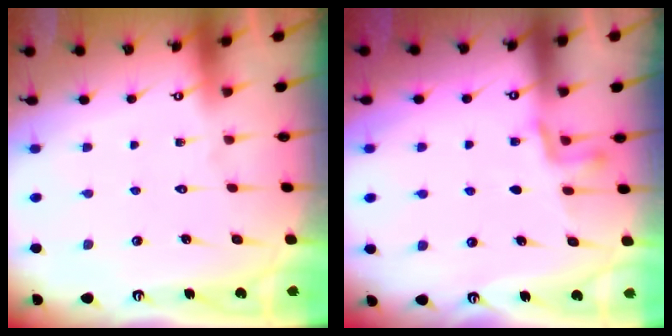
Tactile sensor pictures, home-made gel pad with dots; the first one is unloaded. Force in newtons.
{"total": 3.9, "press": 3.8, "slide": 0.9}